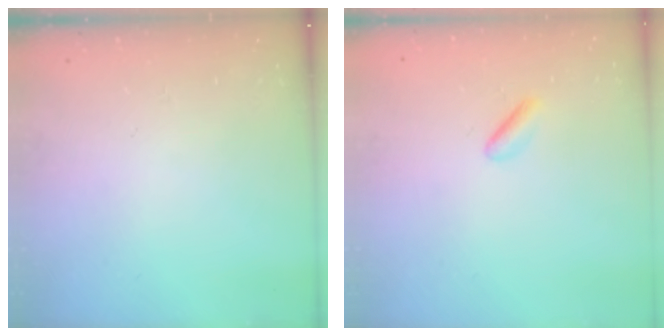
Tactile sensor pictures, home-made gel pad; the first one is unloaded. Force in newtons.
{"total": 1.6, "press": 1.3, "slide": 0.9}